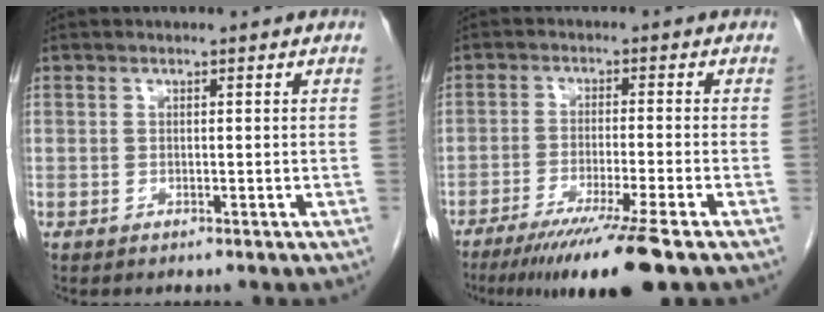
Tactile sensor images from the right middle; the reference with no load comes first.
{"total": 11.6, "force": [-8.3, -1.5, 7.9], "torque": [-0.119, -0.037, -0.131]}